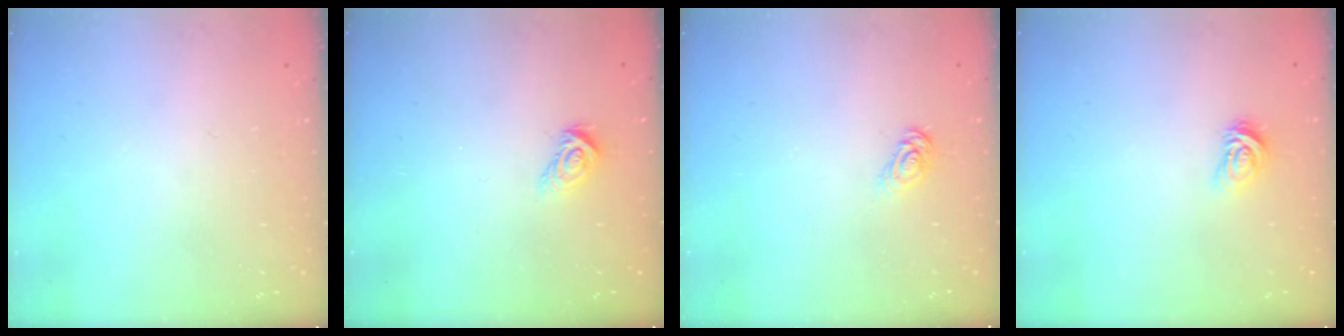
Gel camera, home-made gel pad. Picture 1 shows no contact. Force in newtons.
{"total": 6.0, "press": 6.0, "slide": 0.3}
{"total": 4.7, "press": 4.6, "slide": 0.5}
{"total": 3.8, "press": 3.8, "slide": 0.2}